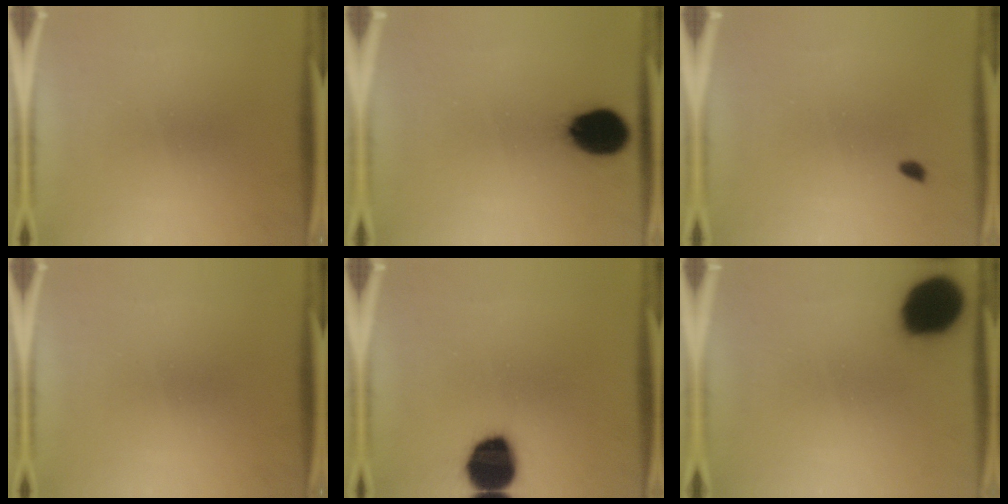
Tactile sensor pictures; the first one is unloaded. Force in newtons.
{"total": 13.5}
{"total": 0.9}
{"total": 0.0}
{"total": 15.9}
{"total": 18.0}